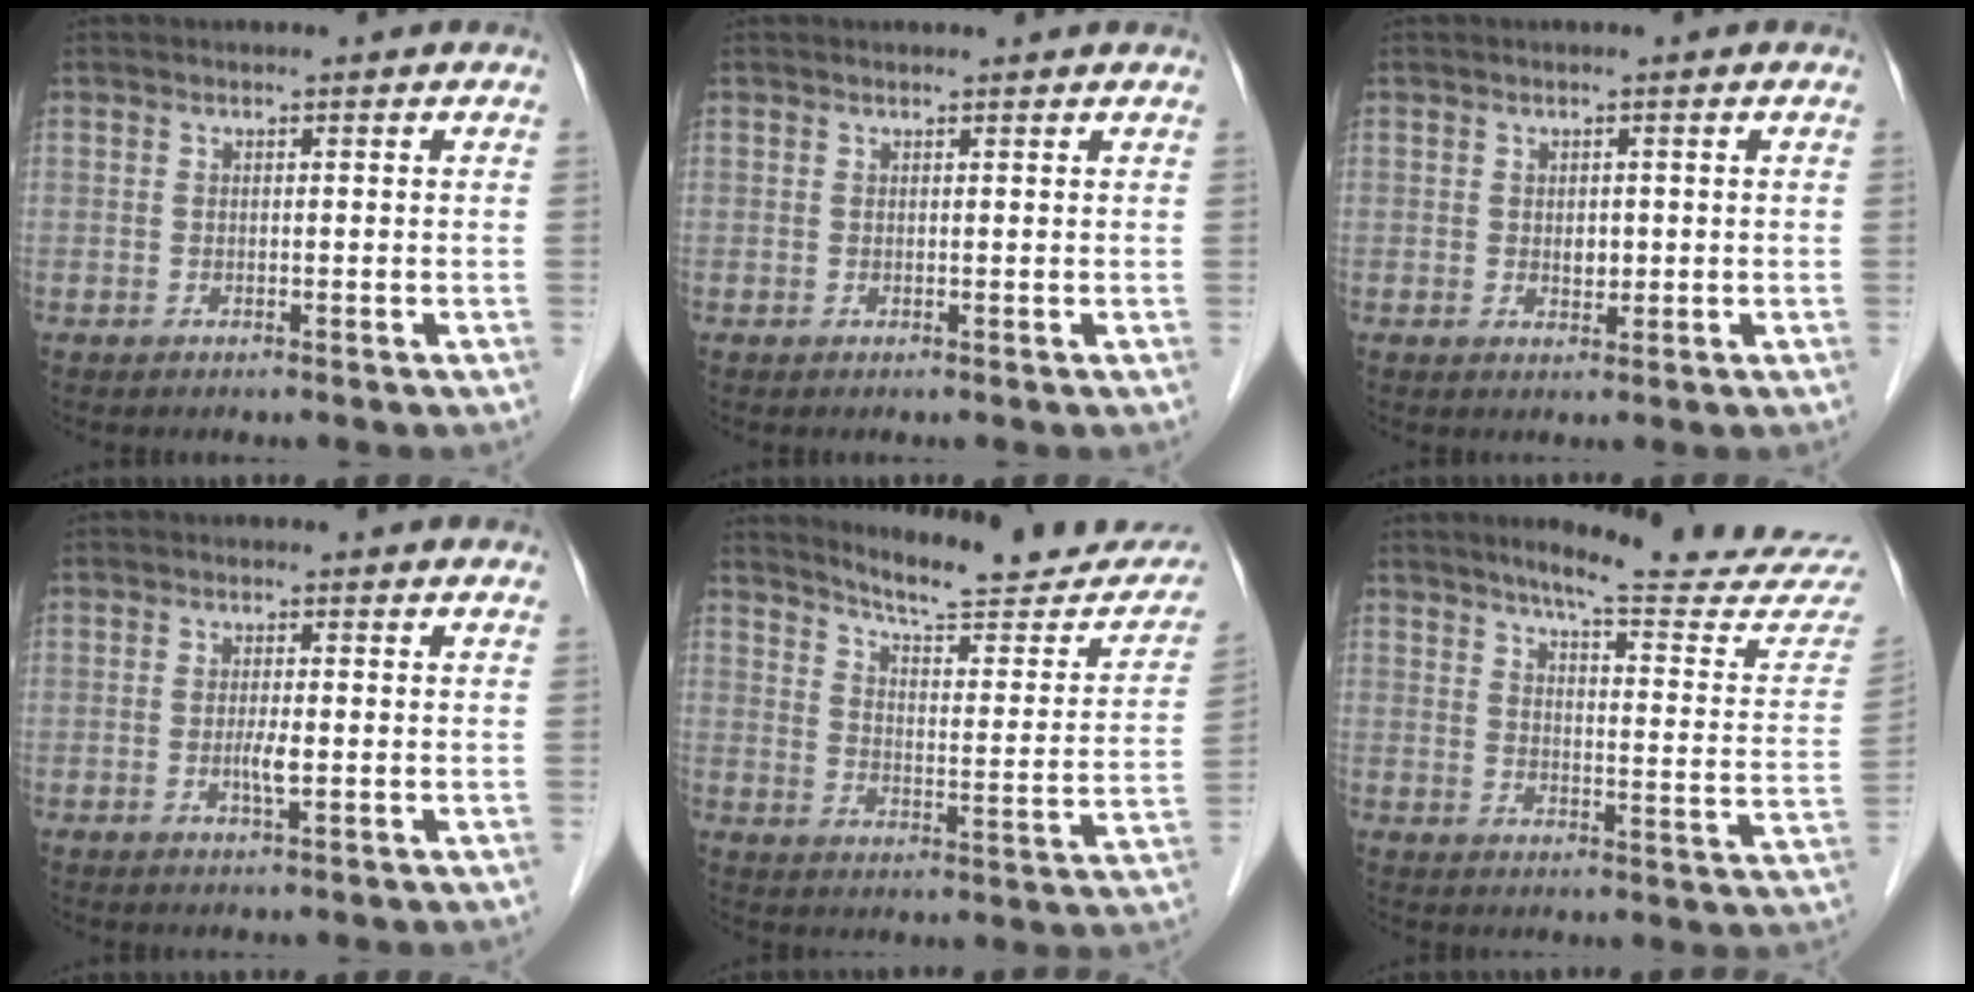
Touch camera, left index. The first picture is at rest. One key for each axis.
{"total": 1.2, "fx": 1.2, "fy": 0.0, "fz": 0.2, "tx": -0.008, "ty": 0.004, "tz": 0.014}
{"total": 1.5, "fx": -0.1, "fy": 1.0, "fz": 1.2, "tx": -0.018, "ty": -0.005, "tz": 0.002}
{"total": 2.1, "fx": -0.6, "fy": 0.2, "fz": 2.0, "tx": -0.041, "ty": -0.006, "tz": -0.010}
{"total": 18.6, "fx": 17.2, "fy": 2.7, "fz": 6.4, "tx": -0.079, "ty": -0.059, "tz": 0.218}
{"total": 20.1, "fx": 18.6, "fy": 0.4, "fz": 7.4, "tx": -0.091, "ty": -0.097, "tz": 0.218}